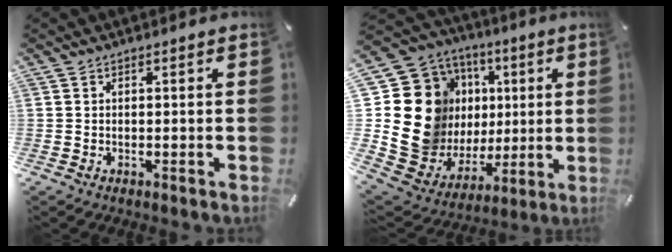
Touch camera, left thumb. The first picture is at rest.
{"total": 20.2, "force": [3.2, 17.5, 9.4], "torque": [-0.190, -0.044, 0.090]}